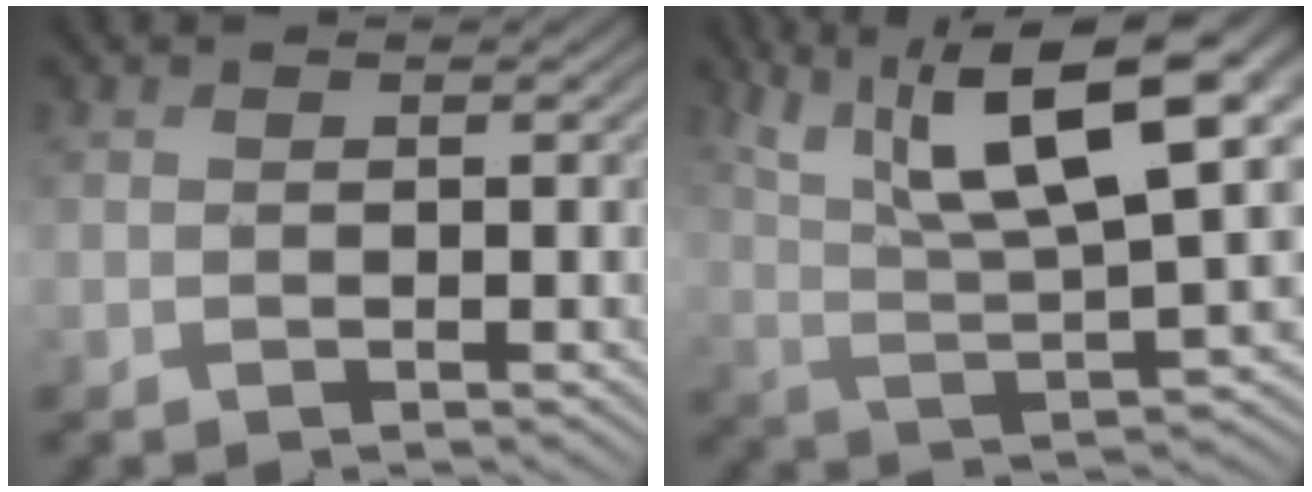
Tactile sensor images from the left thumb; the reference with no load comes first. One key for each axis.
{"total": 16.0, "fx": 8.0, "fy": 4.0, "fz": 13.2, "tx": -0.249, "ty": 0.007, "tz": 0.150}